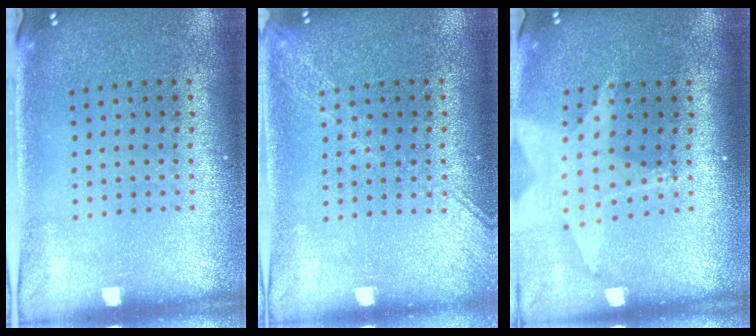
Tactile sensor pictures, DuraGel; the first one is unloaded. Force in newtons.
{"total": 2.4, "press": 2.3, "slide": 0.4}
{"total": 1.8, "press": 1.5, "slide": 1.0}